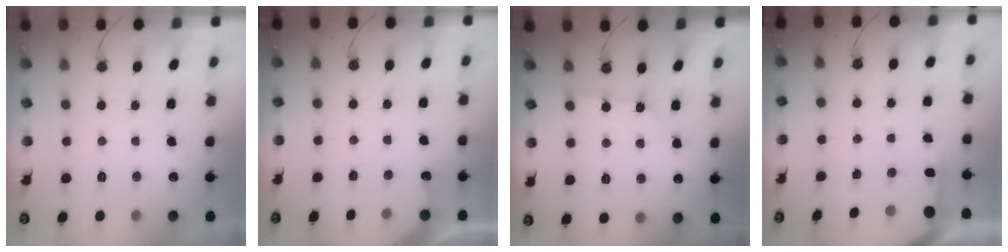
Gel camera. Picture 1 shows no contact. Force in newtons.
{"total": 3.6, "press": 3.6, "slide": 0.4}
{"total": 3.1, "press": 3.1, "slide": 0.5}
{"total": 1.4, "press": 1.4, "slide": 0.2}